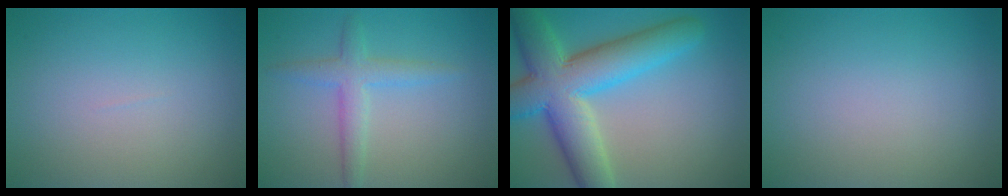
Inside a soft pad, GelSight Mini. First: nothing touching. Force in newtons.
{"total": 2.7, "press": 2.7, "slide": 0.1}
{"total": 10.1, "press": 10.0, "slide": 0.6}
{"total": 0.0}